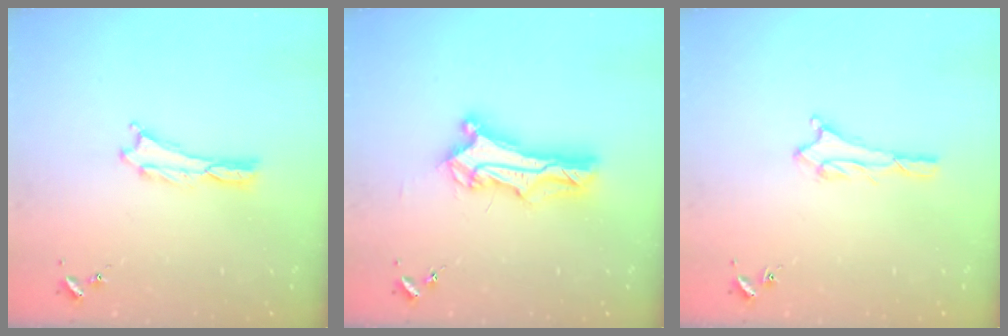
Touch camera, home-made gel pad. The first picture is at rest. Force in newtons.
{"total": 8.8, "press": 8.7, "slide": 0.7}
{"total": 2.0, "press": 2.0, "slide": 0.2}